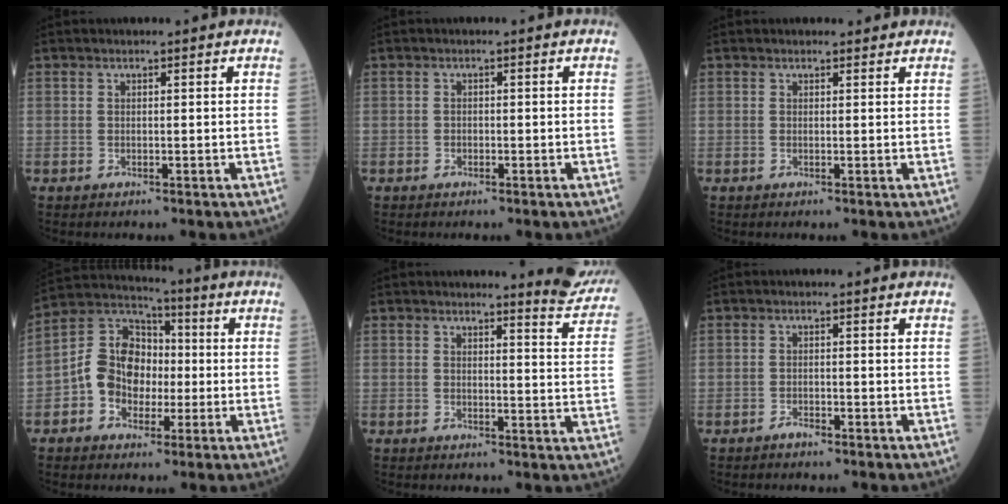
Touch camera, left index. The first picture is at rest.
{"total": 0.5, "force": [-0.3, 0.4, 0.2], "torque": [-0.002, 0.001, -0.007]}
{"total": 0.9, "force": [0.8, 0.5, 0.0], "torque": [-0.006, 0.001, 0.007]}
{"total": 10.3, "force": [-1.7, 8.3, 5.9], "torque": [-0.132, 0.035, -0.035]}
{"total": 6.1, "force": [6.1, 0.3, 0.4], "torque": [0.001, -0.046, 0.051]}
{"total": 1.1, "force": [-0.9, 0.2, 0.5], "torque": [-0.011, -0.001, -0.015]}